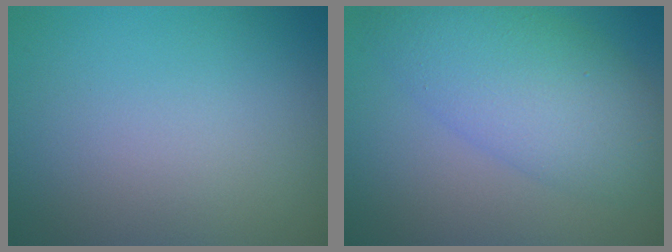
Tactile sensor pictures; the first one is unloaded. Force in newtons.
{"total": 6.8, "press": 6.8, "slide": 0.3}